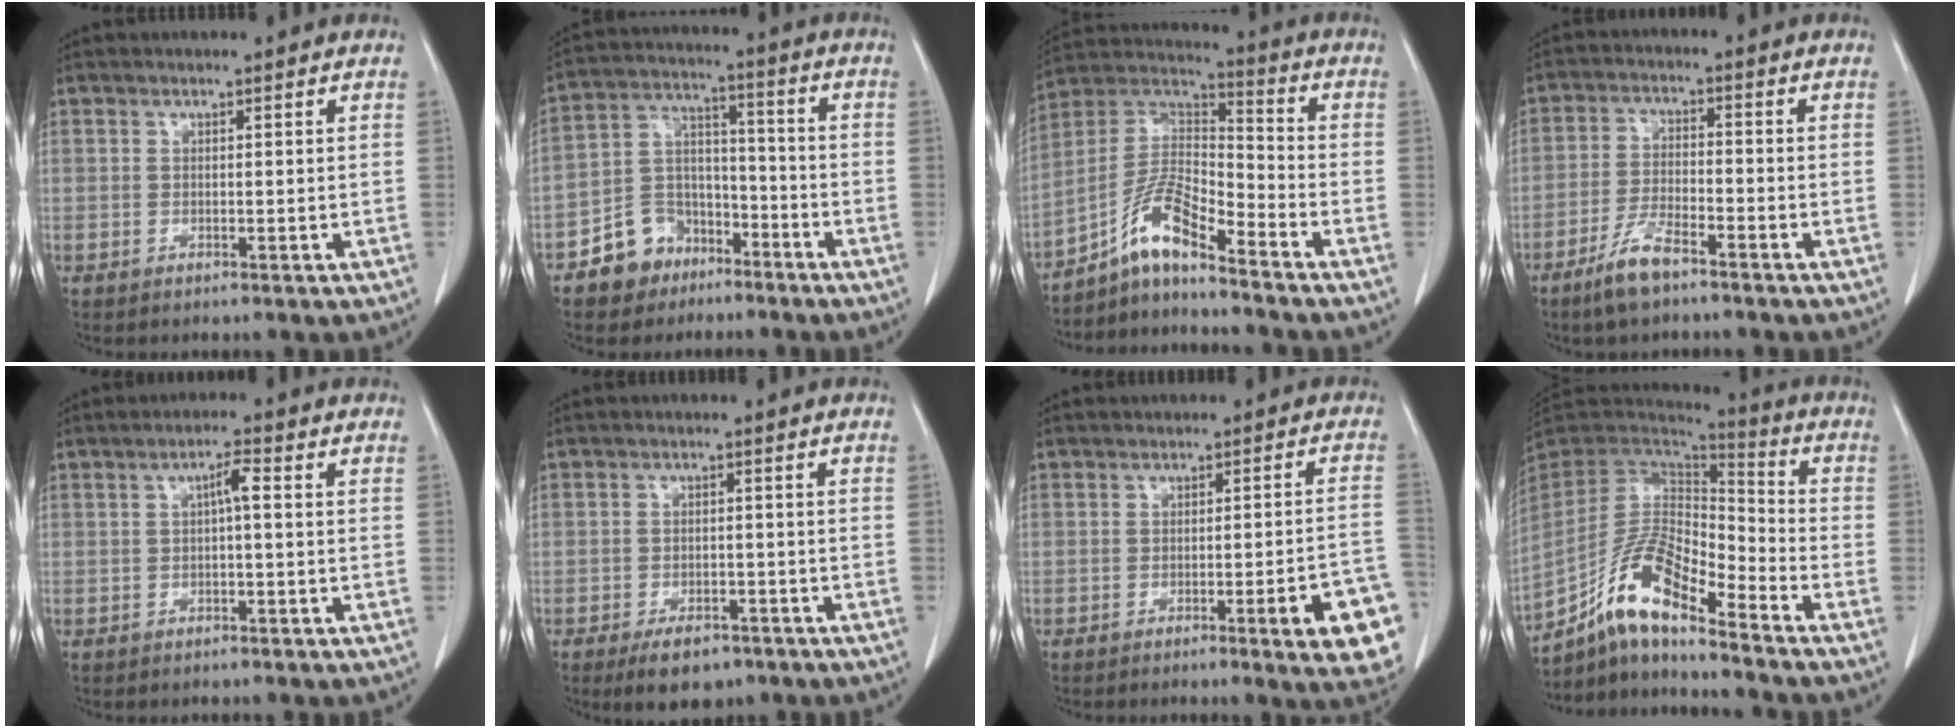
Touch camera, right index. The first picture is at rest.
{"total": 9.4, "force": [-6.0, 6.7, 2.4], "torque": [-0.049, 0.027, -0.103]}
{"total": 9.6, "force": [-7.3, 0.9, 6.2], "torque": [-0.135, 0.017, -0.136]}
{"total": 6.2, "force": [-4.6, 1.2, 4.0], "torque": [-0.092, -0.009, -0.088]}
{"total": 2.6, "force": [0.2, 0.3, 2.6], "torque": [-0.043, 0.006, 0.004]}
{"total": 5.7, "force": [-3.9, 3.0, 2.9], "torque": [-0.043, 0.000, -0.056]}
{"total": 10.6, "force": [-4.8, 0.9, 9.4], "torque": [-0.074, 0.007, -0.056]}
{"total": 14.2, "force": [-9.7, 3.1, 10.0], "torque": [-0.199, 0.013, -0.178]}